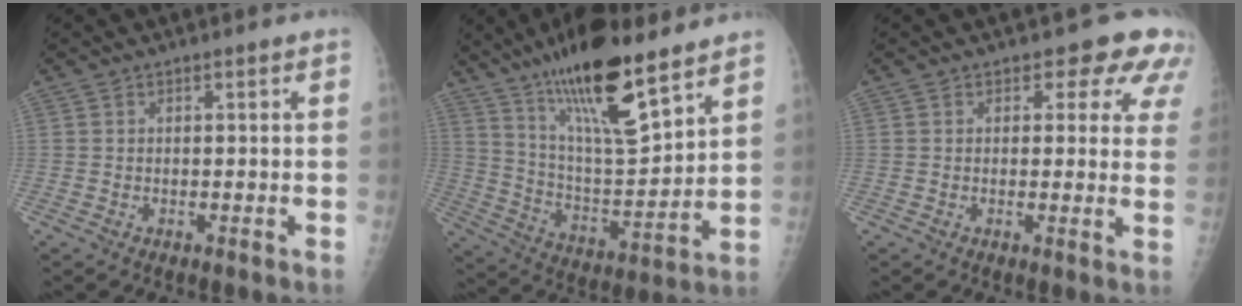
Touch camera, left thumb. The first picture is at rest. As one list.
[{"total": 20.3, "force": [13.7, 5.0, 14.1], "torque": [-0.226, -0.068, 0.247]}, {"total": 8.0, "force": [5.3, 4.6, 4.0], "torque": [0.002, -0.019, 0.040]}]